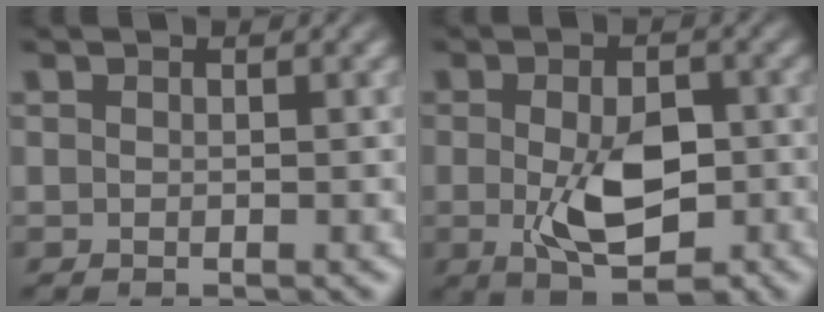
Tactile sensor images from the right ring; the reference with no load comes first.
{"total": 7.2, "force": [-1.4, 3.8, 5.9], "torque": [-0.110, -0.027, -0.012]}